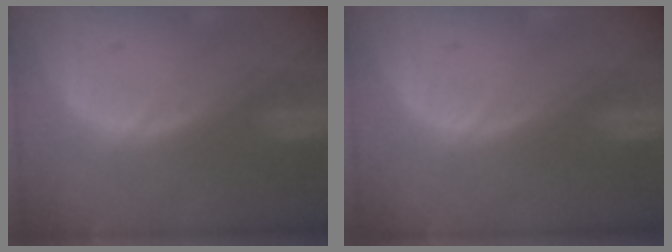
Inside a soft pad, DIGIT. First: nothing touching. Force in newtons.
{"total": 0.0}